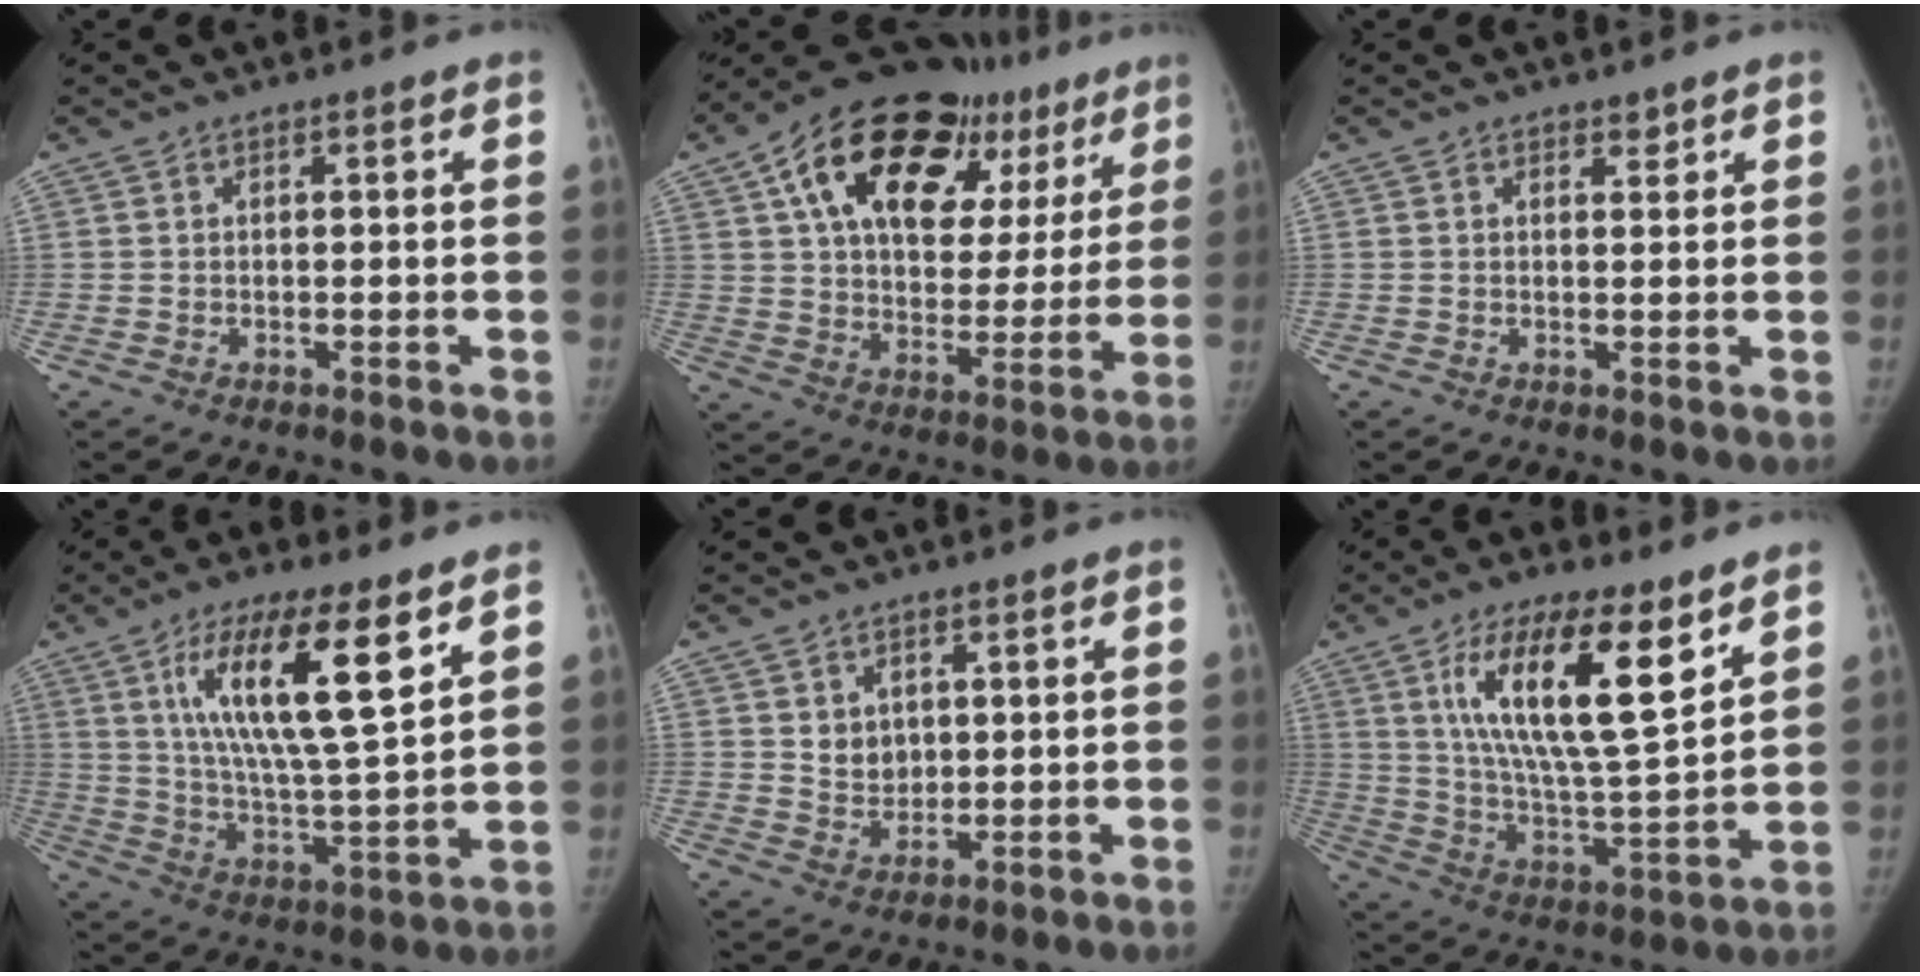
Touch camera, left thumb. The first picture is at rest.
{"total": 29.0, "force": [14.8, 16.6, 18.6], "torque": [-0.243, 0.016, 0.234]}
{"total": 1.0, "force": [0.9, 0.5, 0.3], "torque": [0.006, -0.006, 0.012]}
{"total": 17.6, "force": [8.1, 4.1, 15.0], "torque": [-0.258, -0.040, 0.145]}
{"total": 4.3, "force": [1.4, 3.6, 2.0], "torque": [-0.011, -0.013, 0.032]}
{"total": 19.1, "force": [9.0, 5.7, 15.9], "torque": [-0.260, -0.045, 0.161]}